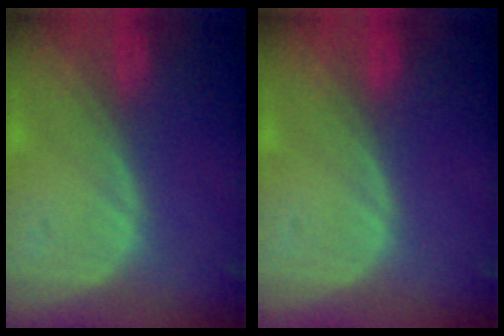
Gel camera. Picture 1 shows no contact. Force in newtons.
{"total": 0.0}